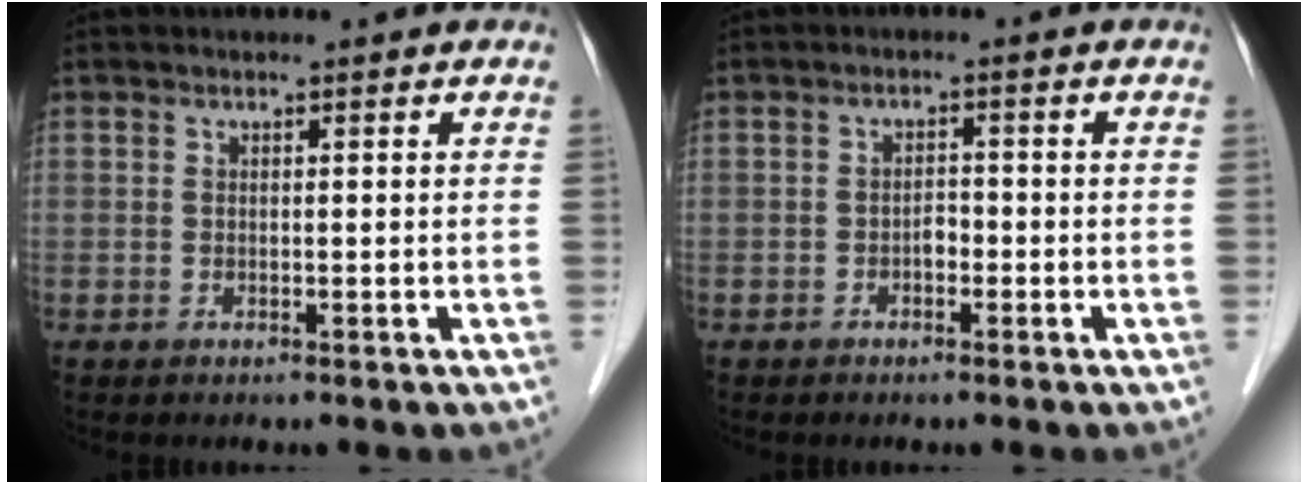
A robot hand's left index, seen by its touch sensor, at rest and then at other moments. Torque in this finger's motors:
{"motor_torque": [0.03, 0.02, 0.00, 0.00]}